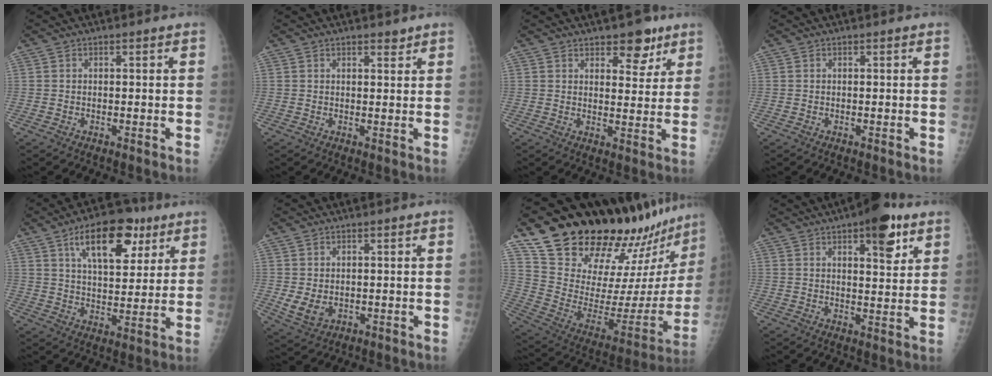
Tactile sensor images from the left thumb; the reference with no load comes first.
{"total": 1.8, "force": [1.5, 0.7, 0.8], "torque": [-0.002, -0.010, 0.020]}
{"total": 6.9, "force": [4.6, 3.4, 3.8], "torque": [-0.019, -0.026, 0.064]}
{"total": 0.0}
{"total": 15.5, "force": [8.0, 7.5, 10.9], "torque": [-0.131, -0.024, 0.128]}
{"total": 4.3, "force": [0.1, 3.3, 2.8], "torque": [-0.043, -0.012, 0.015]}
{"total": 32.4, "force": [27.6, 7.5, 15.2], "torque": [-0.214, -0.182, 0.403]}
{"total": 10.1, "force": [5.6, 3.6, 7.6], "torque": [-0.082, -0.023, 0.074]}